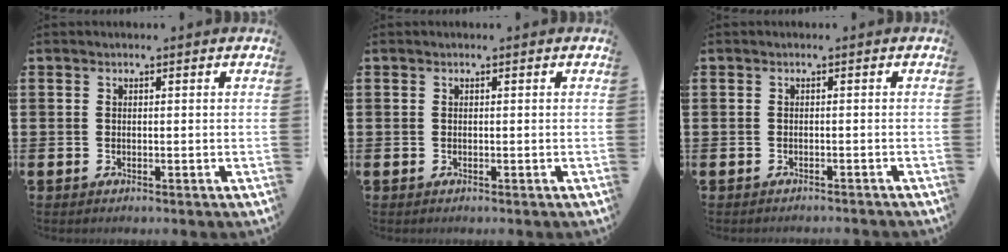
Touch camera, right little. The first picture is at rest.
{"total": 0.0}
{"total": 0.6, "force": [-0.6, -0.1, 0.0], "torque": [0.001, -0.002, -0.012]}